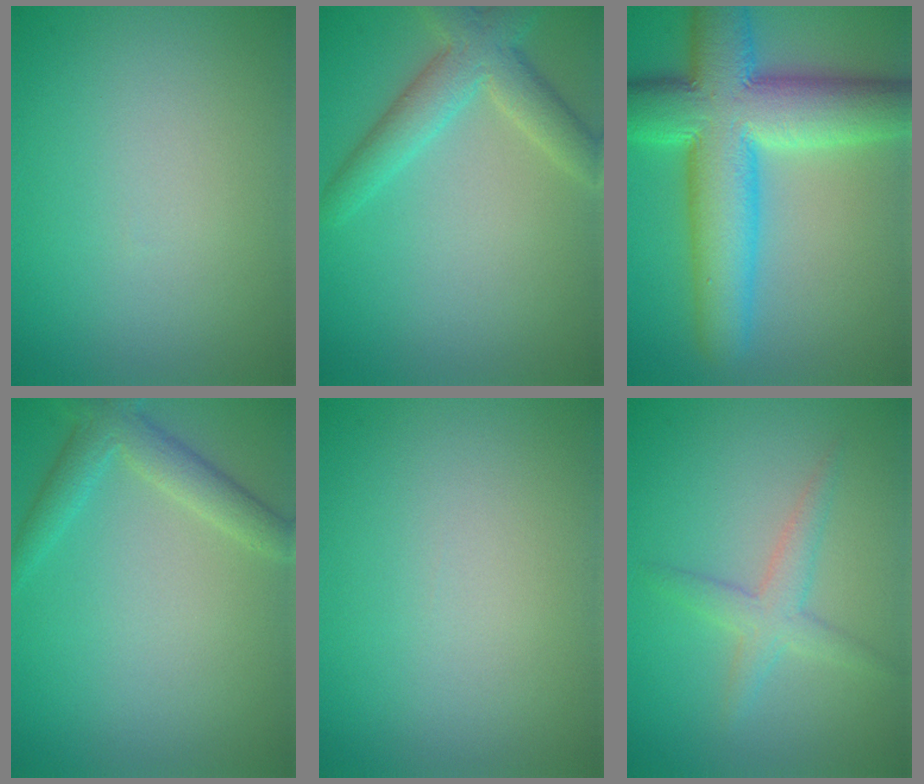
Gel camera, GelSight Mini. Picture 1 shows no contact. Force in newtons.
{"total": 4.2, "press": 4.2, "slide": 0.3}
{"total": 12.1, "press": 12.1, "slide": 0.3}
{"total": 3.0, "press": 3.0, "slide": 0.1}
{"total": 0.0}
{"total": 2.5, "press": 2.5, "slide": 0.0}